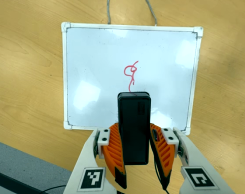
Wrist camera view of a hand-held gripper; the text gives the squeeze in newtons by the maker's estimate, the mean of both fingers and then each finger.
{"total": 5.5, "left": 4.8, "right": 6.1}